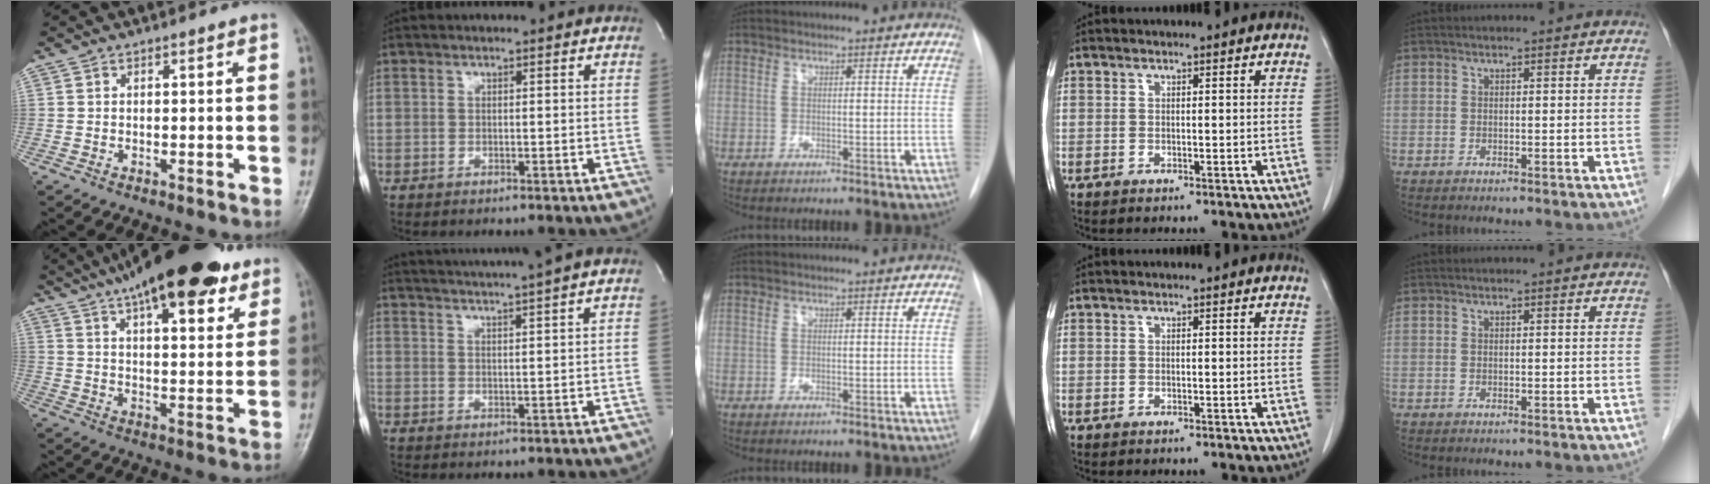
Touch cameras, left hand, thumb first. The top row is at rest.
{"thumb": {"total": 23.2, "force": [15.6, 7.8, 15.3], "torque": [-0.213, -0.021, 0.231]}, "index": {"total": 9.7, "force": [8.6, -2.0, 3.9], "torque": [-0.065, 0.000, 0.117]}}